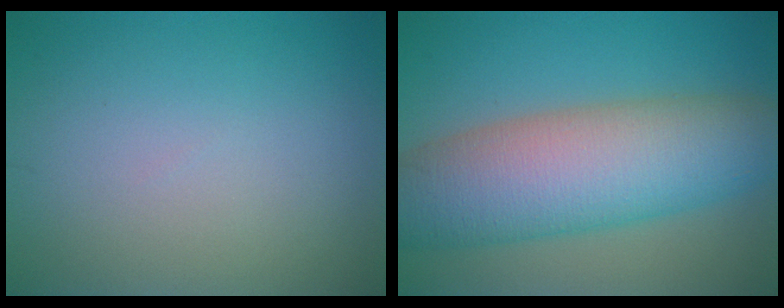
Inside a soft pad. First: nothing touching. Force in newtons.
{"total": 11.0, "press": 11.0, "slide": 0.4}